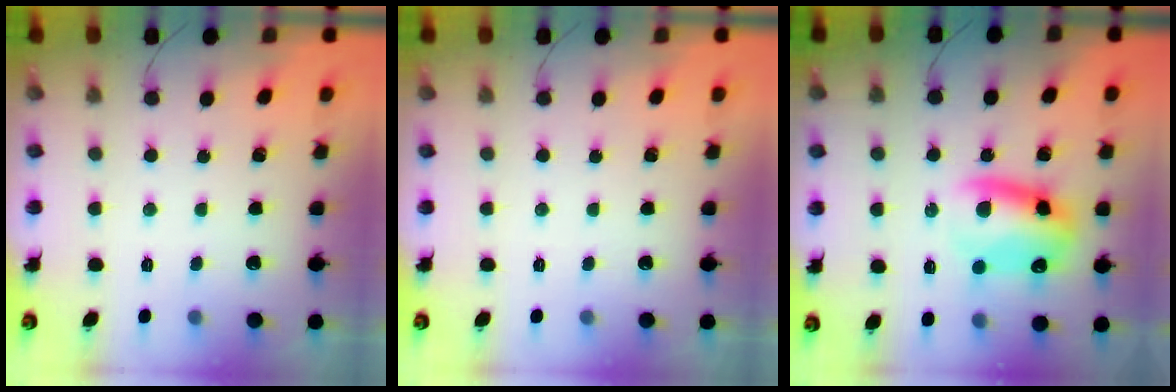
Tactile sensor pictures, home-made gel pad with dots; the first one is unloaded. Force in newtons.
{"total": 0.0}
{"total": 10.4, "press": 10.2, "slide": 2.3}